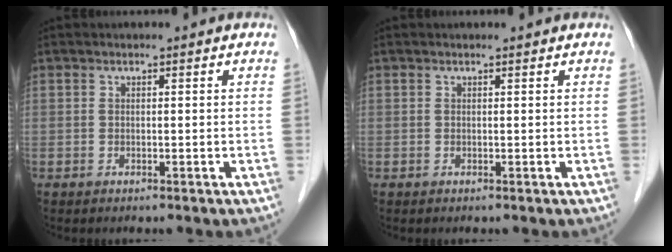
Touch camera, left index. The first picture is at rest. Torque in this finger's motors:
{"motor_torque": [0.17, 0.04, -0.10, -0.01]}